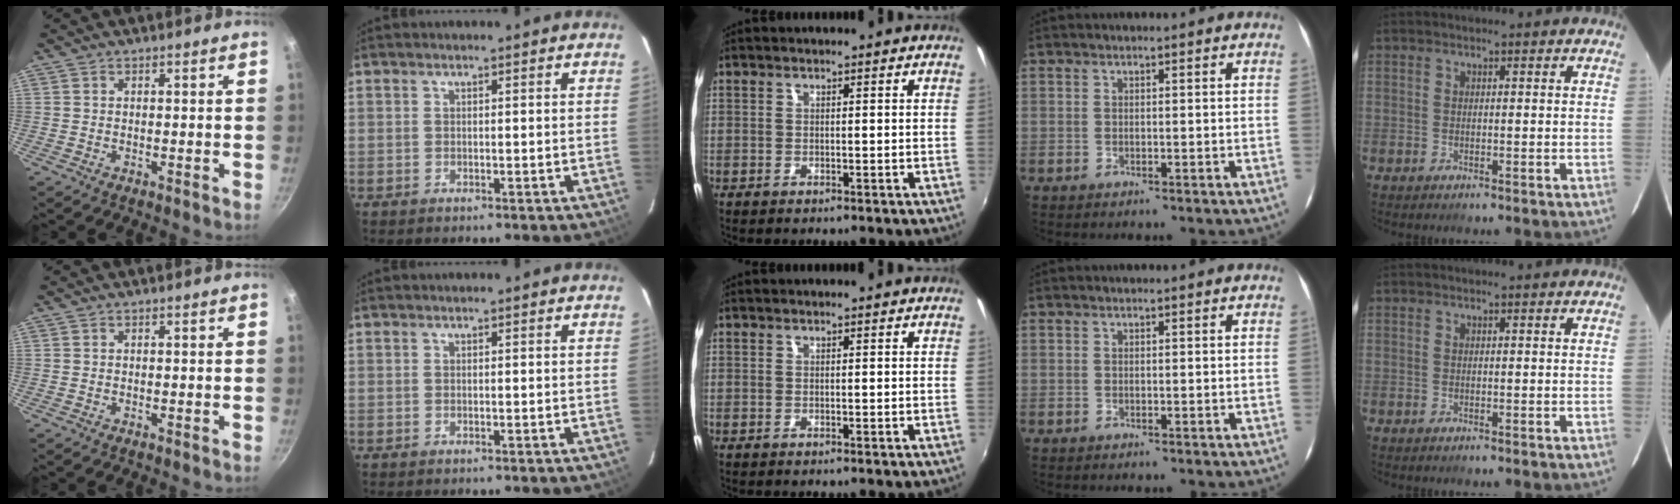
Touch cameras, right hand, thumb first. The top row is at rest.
{}